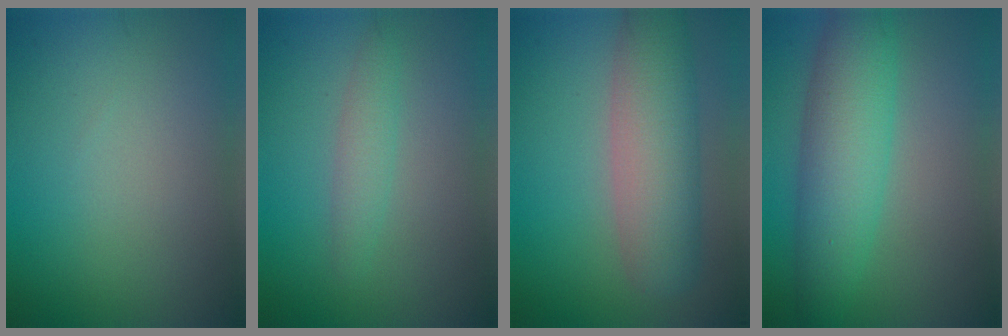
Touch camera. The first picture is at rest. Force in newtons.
{"total": 1.9, "press": 1.9, "slide": 0.0}
{"total": 6.9, "press": 6.9, "slide": 0.2}
{"total": 6.6, "press": 6.6, "slide": 0.0}